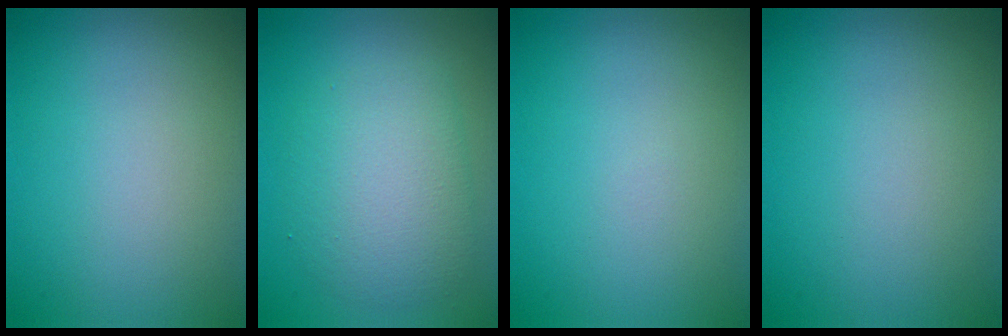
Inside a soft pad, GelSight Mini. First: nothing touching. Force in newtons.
{"total": 5.0, "press": 5.0, "slide": 0.1}
{"total": 0.0}
{"total": 0.0}